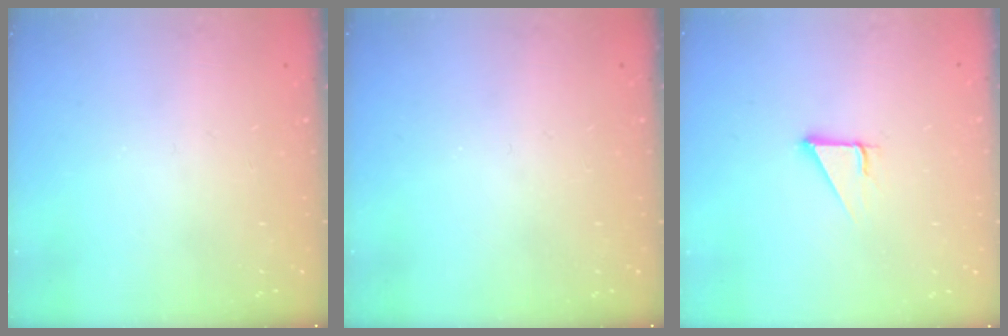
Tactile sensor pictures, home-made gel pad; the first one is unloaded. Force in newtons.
{"total": 0.0}
{"total": 2.9, "press": 2.9, "slide": 0.1}